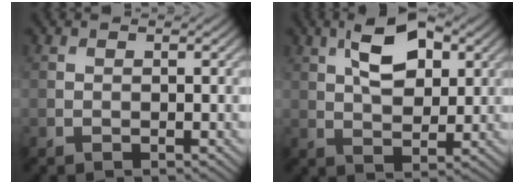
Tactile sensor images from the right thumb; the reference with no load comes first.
{"total": 7.9, "force": [3.1, 4.0, 6.0], "torque": [-0.113, 0.010, 0.050]}